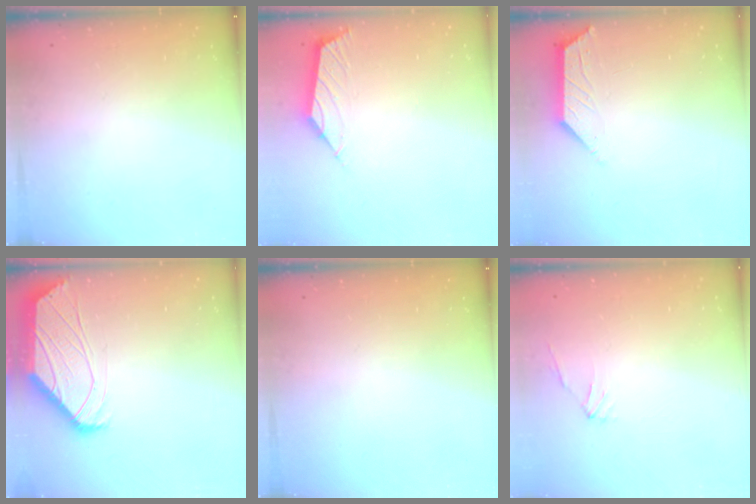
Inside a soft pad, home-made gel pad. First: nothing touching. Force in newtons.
{"total": 2.8, "press": 2.7, "slide": 0.7}
{"total": 2.1, "press": 2.0, "slide": 0.5}
{"total": 0.8, "press": 0.8, "slide": 0.1}
{"total": 0.0}
{"total": 1.0, "press": 0.8, "slide": 0.6}